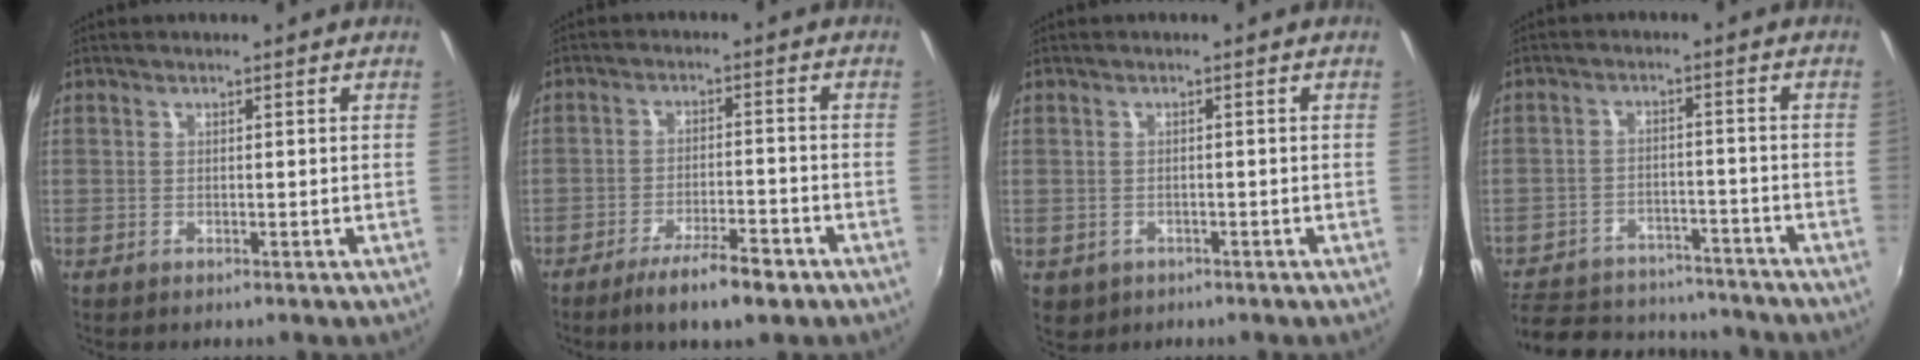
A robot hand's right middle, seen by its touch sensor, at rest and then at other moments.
{"total": 7.9, "force": [-5.5, 1.7, 5.4], "torque": [-0.112, -0.007, -0.088]}
{"total": 3.4, "force": [-1.1, 3.0, 1.3], "torque": [-0.034, -0.006, -0.008]}
{"total": 20.7, "force": [-17.1, 8.5, 8.0], "torque": [-0.187, 0.006, -0.229]}